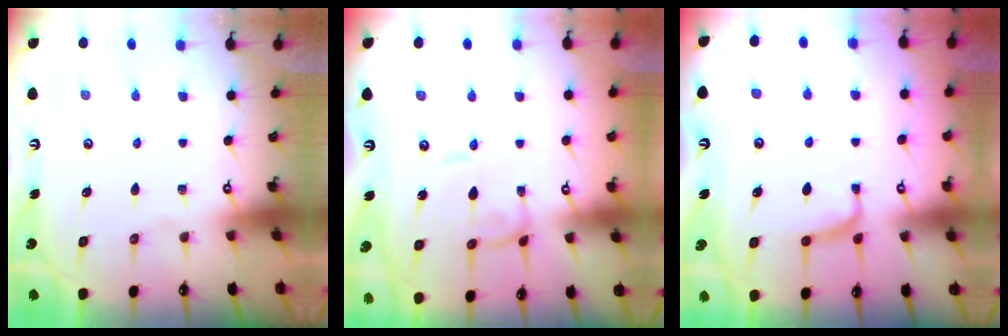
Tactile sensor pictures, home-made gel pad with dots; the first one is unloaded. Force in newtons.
{"total": 1.8, "press": 1.8, "slide": 0.2}
{"total": 0.9, "press": 0.7, "slide": 0.5}